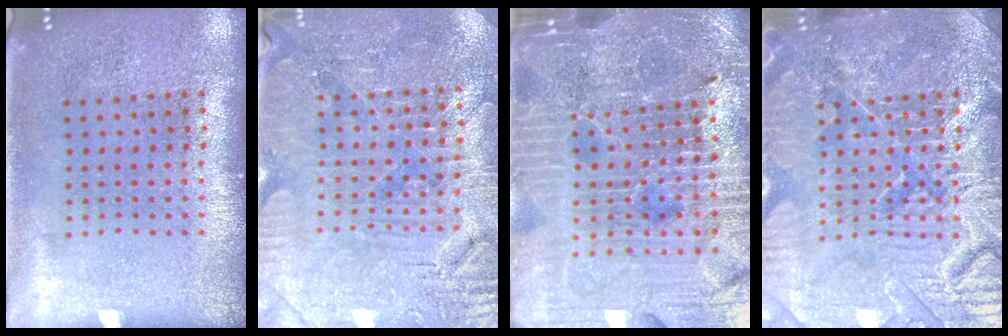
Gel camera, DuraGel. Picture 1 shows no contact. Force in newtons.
{"total": 3.4, "press": 3.3, "slide": 0.4}
{"total": 5.2, "press": 4.8, "slide": 1.8}
{"total": 7.9, "press": 7.8, "slide": 1.0}